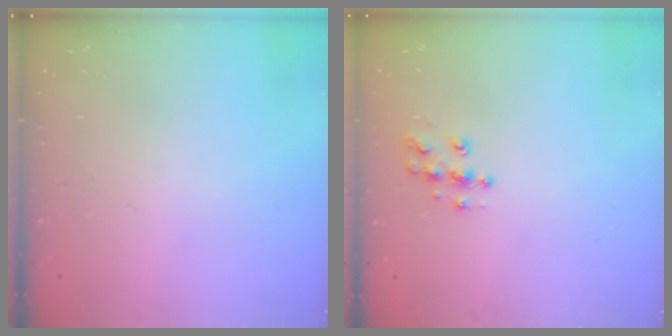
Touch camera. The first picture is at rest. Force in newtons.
{"total": 8.7, "press": 8.7, "slide": 0.5}